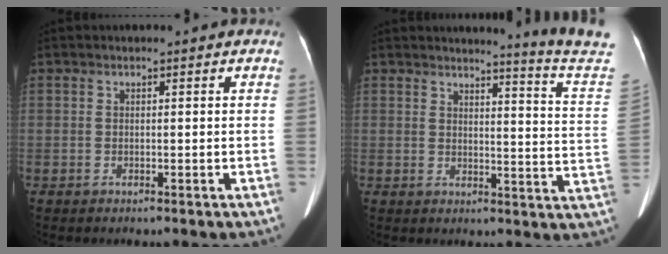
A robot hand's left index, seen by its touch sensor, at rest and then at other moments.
{"total": 11.6, "force": [10.9, -3.3, 1.8], "torque": [-0.031, -0.117, 0.115]}